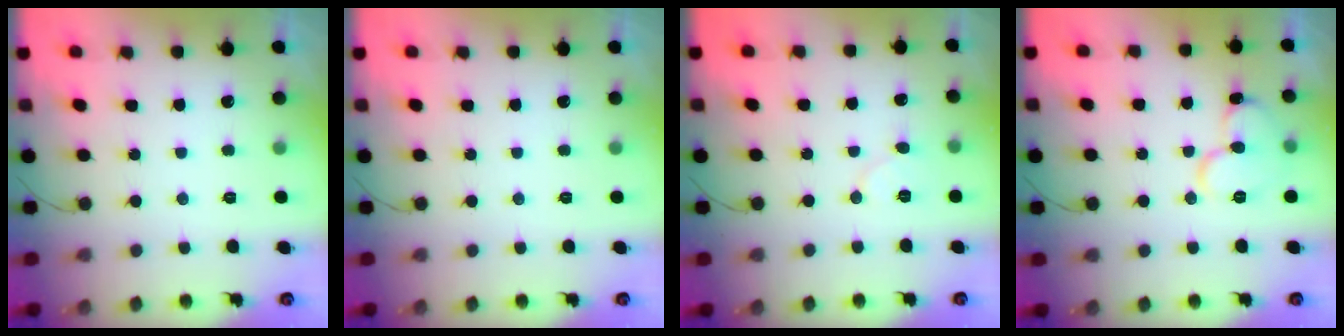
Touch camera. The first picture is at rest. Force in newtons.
{"total": 0.0}
{"total": 6.7, "press": 6.7, "slide": 0.6}
{"total": 11.6, "press": 11.5, "slide": 1.3}